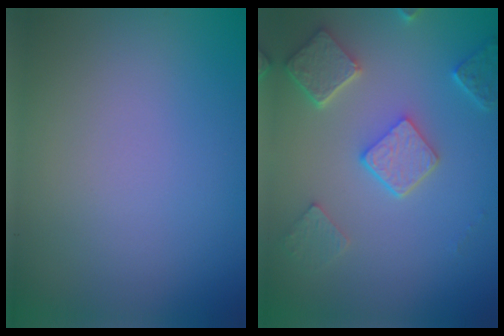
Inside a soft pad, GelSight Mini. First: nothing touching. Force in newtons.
{"total": 4.8, "press": 3.8, "slide": 3.0}